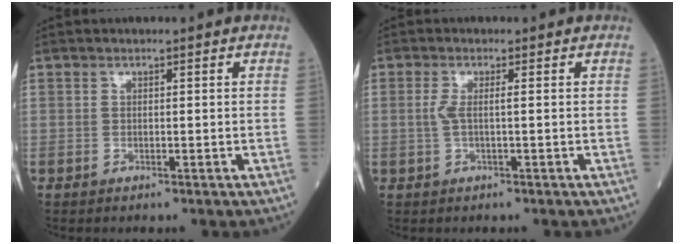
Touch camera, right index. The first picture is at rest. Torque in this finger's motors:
{"motor_torque": [0.00, -0.06, 0.01, 0.02]}